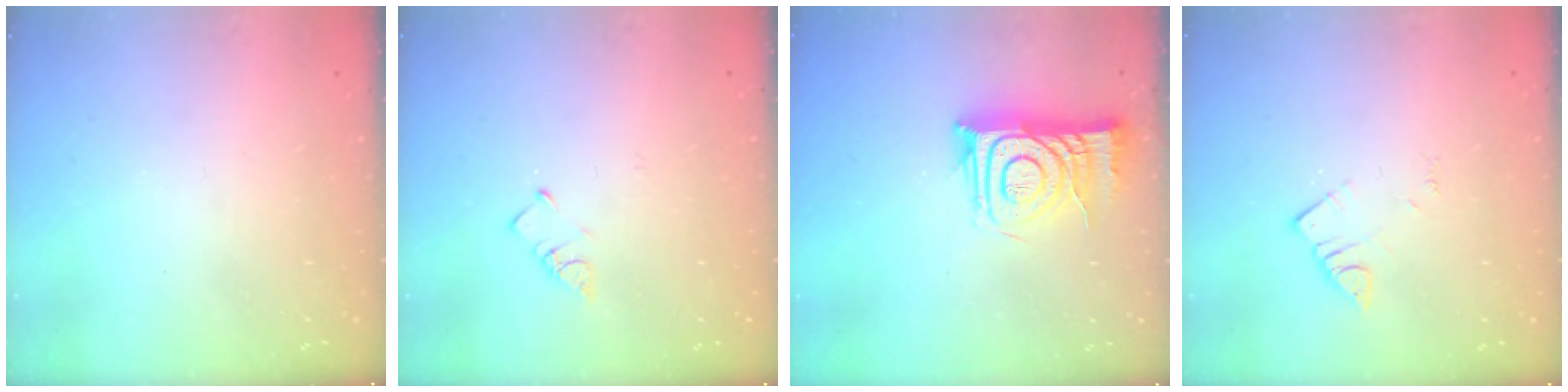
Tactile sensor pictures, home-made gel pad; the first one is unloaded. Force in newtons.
{"total": 2.7, "press": 2.7, "slide": 0.4}
{"total": 14.2, "press": 14.2, "slide": 1.2}
{"total": 3.3, "press": 3.3, "slide": 0.2}